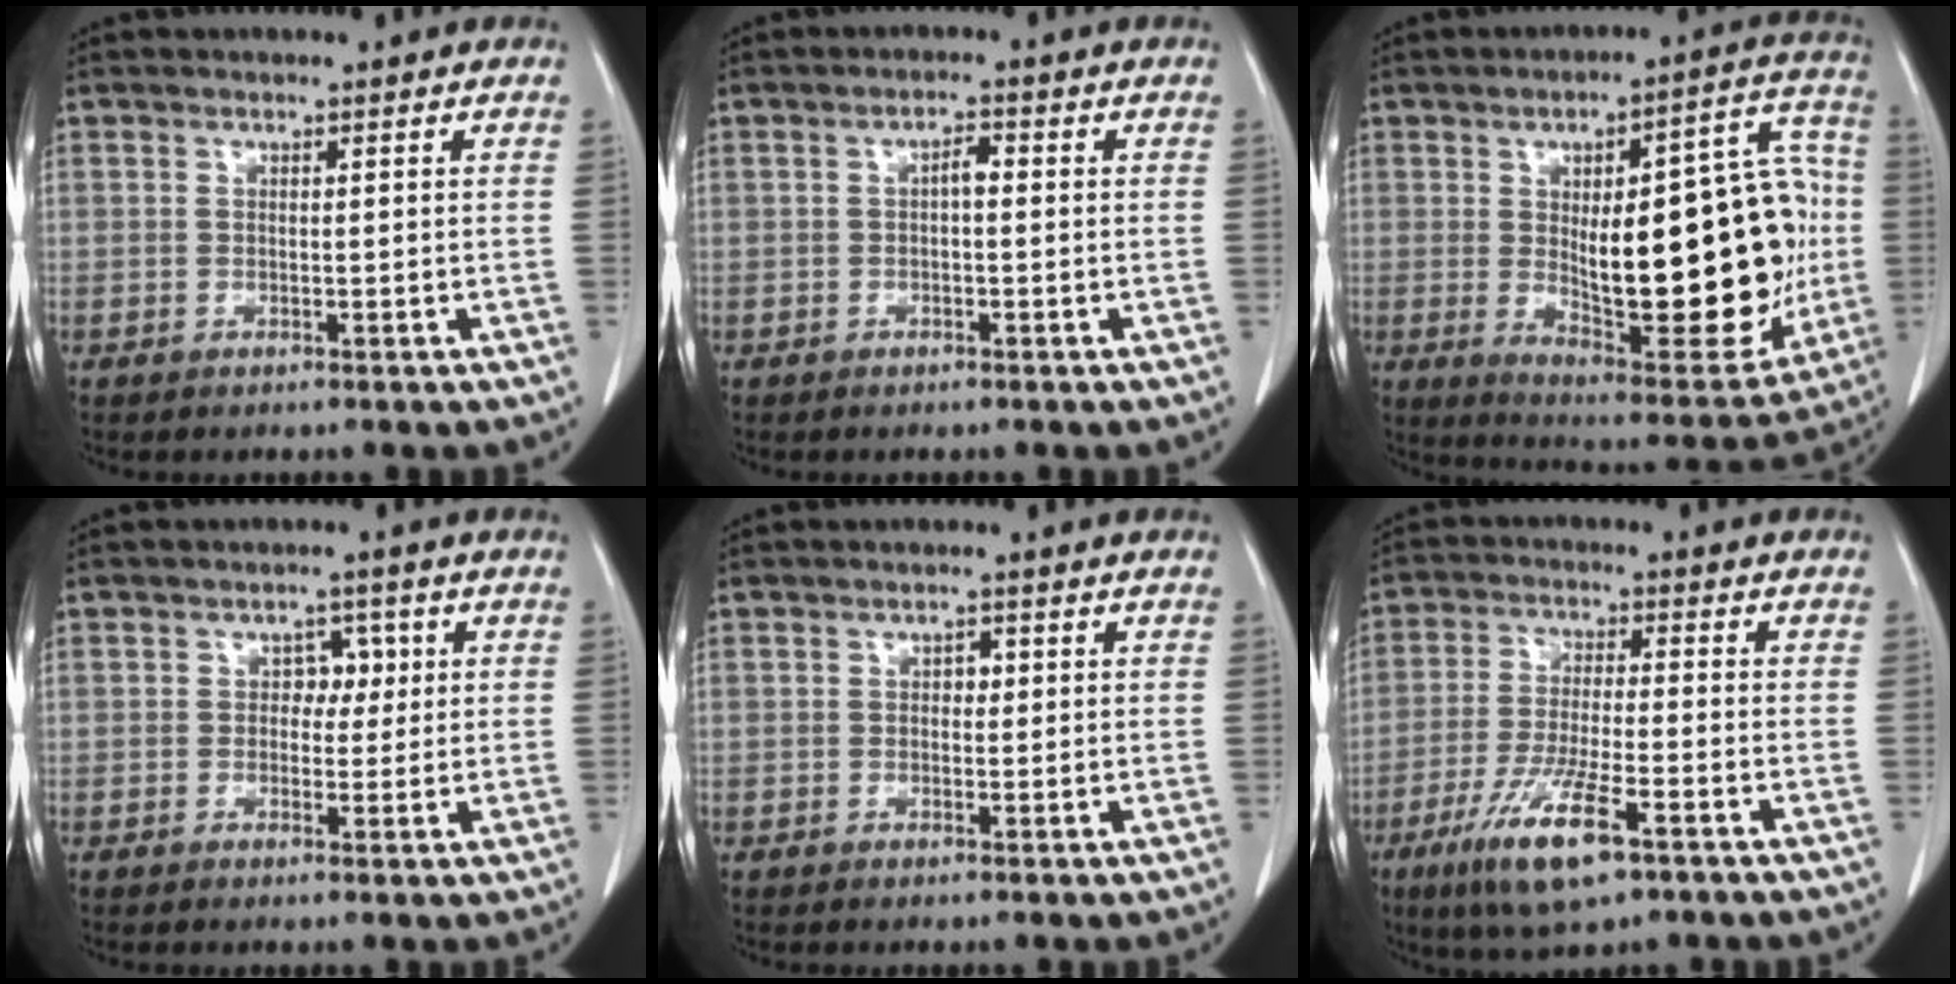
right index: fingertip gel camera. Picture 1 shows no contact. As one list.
[{"total": 1.8, "force": [0.1, 0.6, 1.7], "torque": [-0.027, 0.006, 0.002]}, {"total": 27.1, "force": [-0.8, 9.0, 25.6], "torque": [-0.324, 0.017, 0.009]}, {"total": 3.2, "force": [0.6, 2.4, 2.0], "torque": [-0.020, 0.010, 0.008]}, {"total": 1.4, "force": [0.3, 1.0, 0.9], "torque": [-0.009, 0.003, 0.003]}, {"total": 10.9, "force": [-6.0, 1.9, 8.9], "torque": [-0.176, -0.023, -0.103]}]